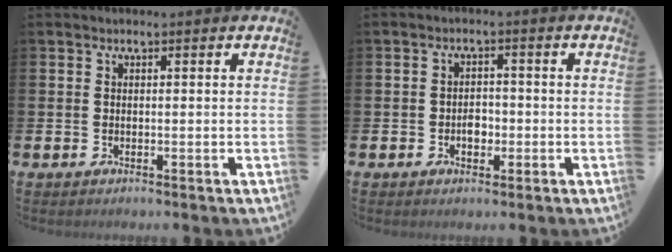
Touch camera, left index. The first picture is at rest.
{"total": 2.2, "force": [-0.5, 1.6, 1.3], "torque": [-0.010, -0.001, -0.015]}